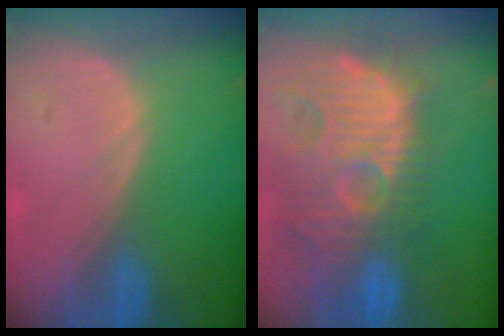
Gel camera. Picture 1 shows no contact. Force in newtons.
{"total": 14.1, "press": 12.4, "slide": 6.7}